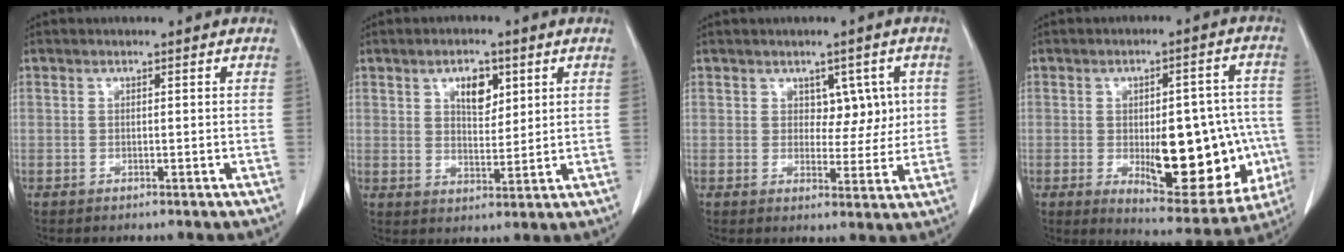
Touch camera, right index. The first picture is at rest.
{"total": 5.4, "force": [2.4, 2.7, 3.9], "torque": [-0.065, 0.001, 0.044]}
{"total": 4.6, "force": [1.4, 3.0, 3.2], "torque": [-0.029, 0.006, 0.023]}
{"total": 18.4, "force": [-3.7, 7.0, 16.5], "torque": [-0.182, 0.014, -0.025]}